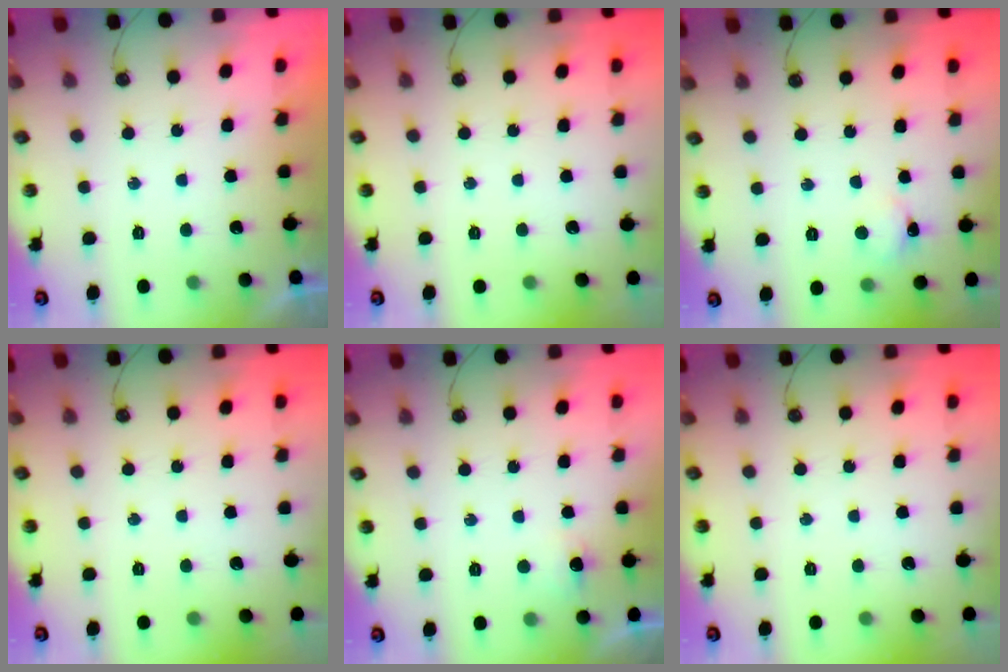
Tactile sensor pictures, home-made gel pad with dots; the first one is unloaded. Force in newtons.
{"total": 0.0}
{"total": 2.2, "press": 2.2, "slide": 0.3}
{"total": 0.0}
{"total": 5.9, "press": 5.4, "slide": 2.2}
{"total": 0.0}